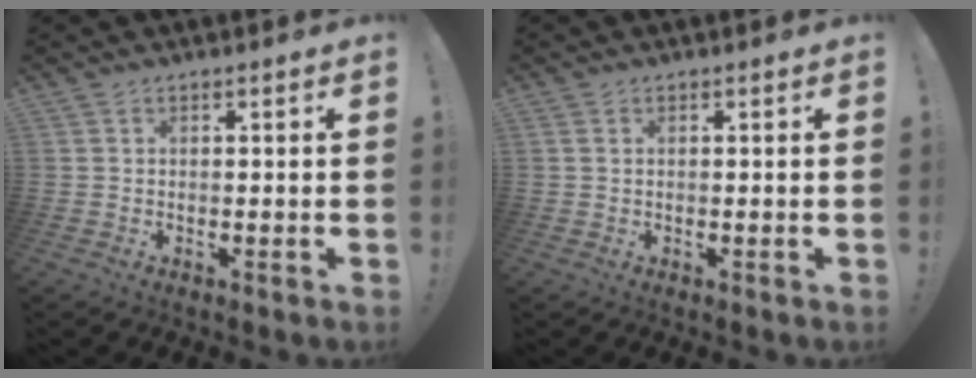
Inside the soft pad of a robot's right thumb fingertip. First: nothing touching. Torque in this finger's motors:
{"motor_torque": [-0.25, 0.25, 0.26, -0.07, -0.09]}